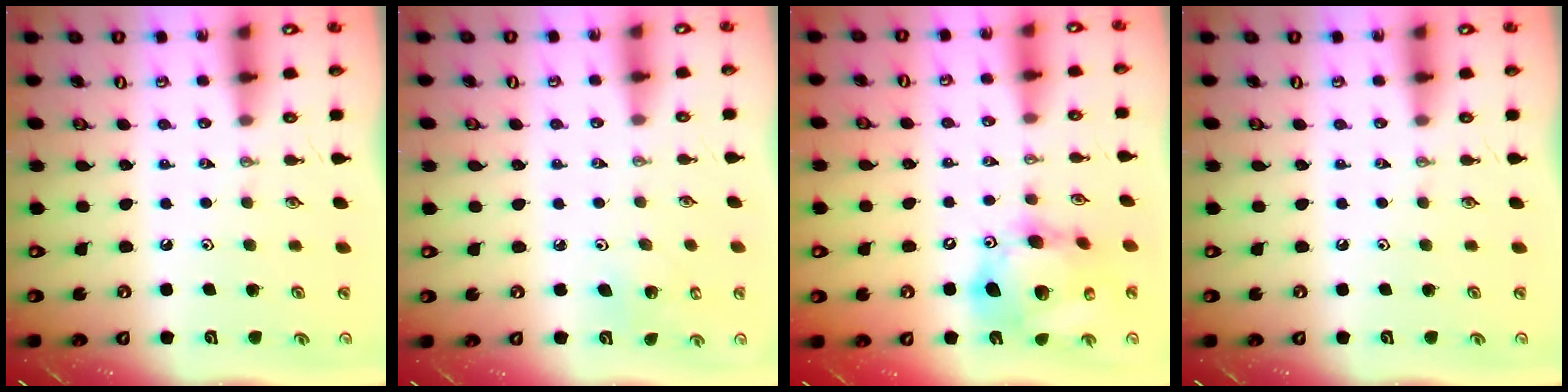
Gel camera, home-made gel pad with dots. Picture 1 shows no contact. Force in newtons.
{"total": 4.4, "press": 4.4, "slide": 0.4}
{"total": 17.9, "press": 17.5, "slide": 3.7}
{"total": 0.0}